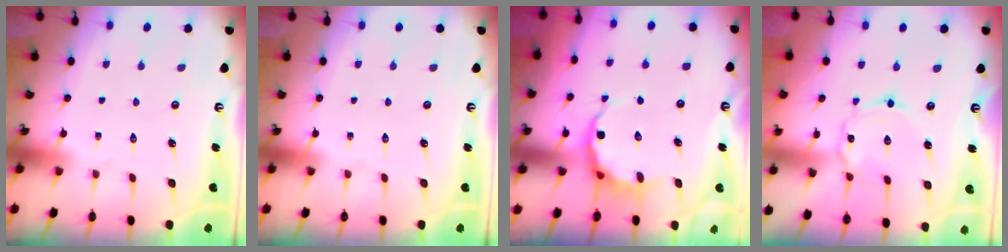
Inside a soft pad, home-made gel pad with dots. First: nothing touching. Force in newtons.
{"total": 0.0}
{"total": 8.9, "press": 8.6, "slide": 2.3}
{"total": 2.7, "press": 2.7, "slide": 0.3}